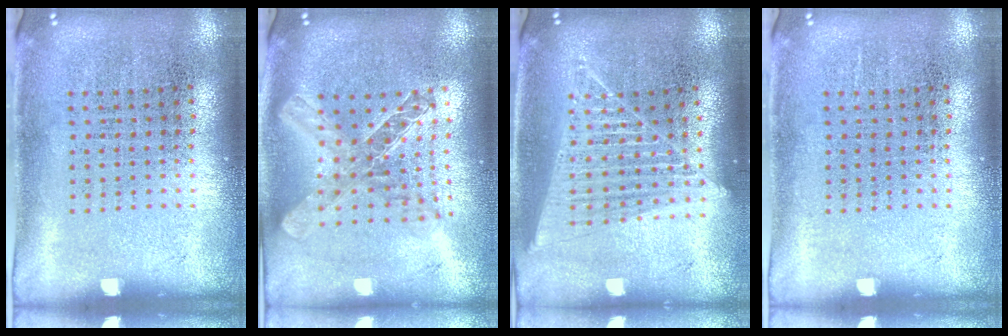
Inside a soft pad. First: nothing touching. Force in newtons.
{"total": 2.0, "press": 1.7, "slide": 1.1}
{"total": 1.7, "press": 1.6, "slide": 0.7}
{"total": 0.0}